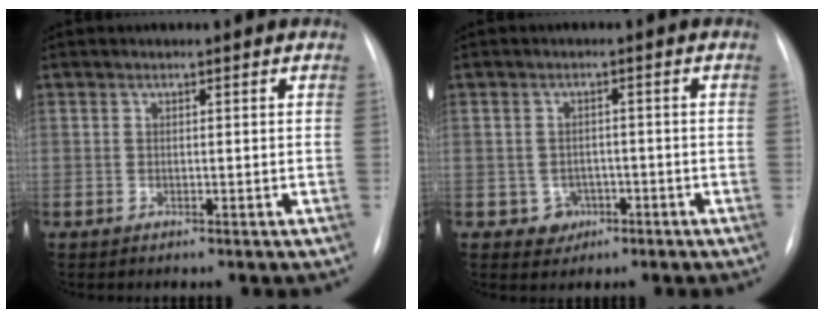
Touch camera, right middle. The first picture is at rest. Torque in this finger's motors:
{"motor_torque": [0.17, -0.23, -0.01, -0.01]}